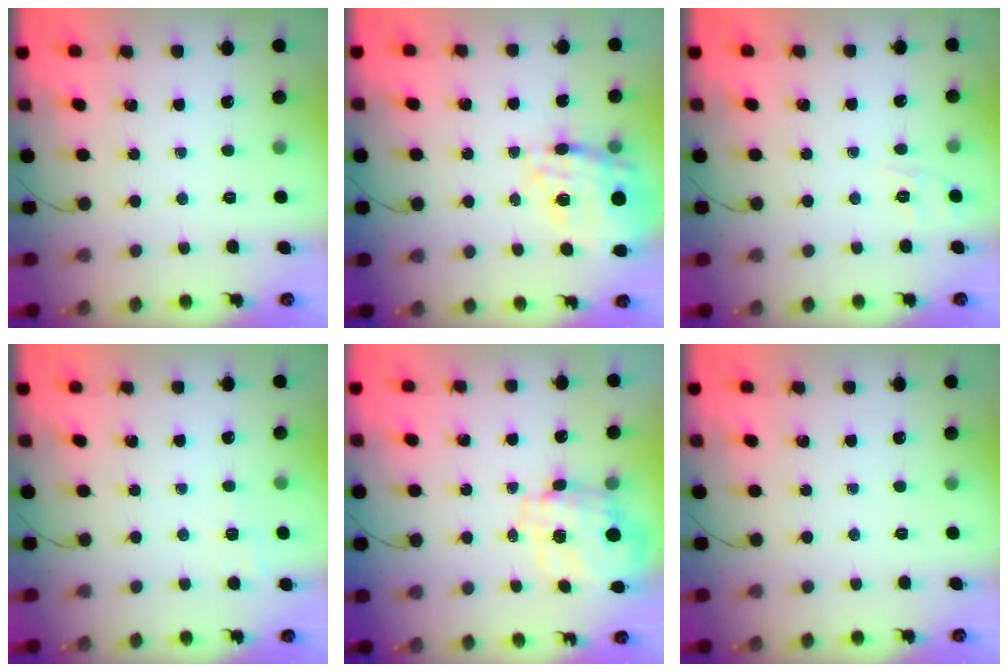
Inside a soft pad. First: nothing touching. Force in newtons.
{"total": 18.1, "press": 17.7, "slide": 4.1}
{"total": 2.2, "press": 1.1, "slide": 1.9}
{"total": 2.6, "press": 2.1, "slide": 1.6}
{"total": 11.0, "press": 10.9, "slide": 1.4}
{"total": 0.0}